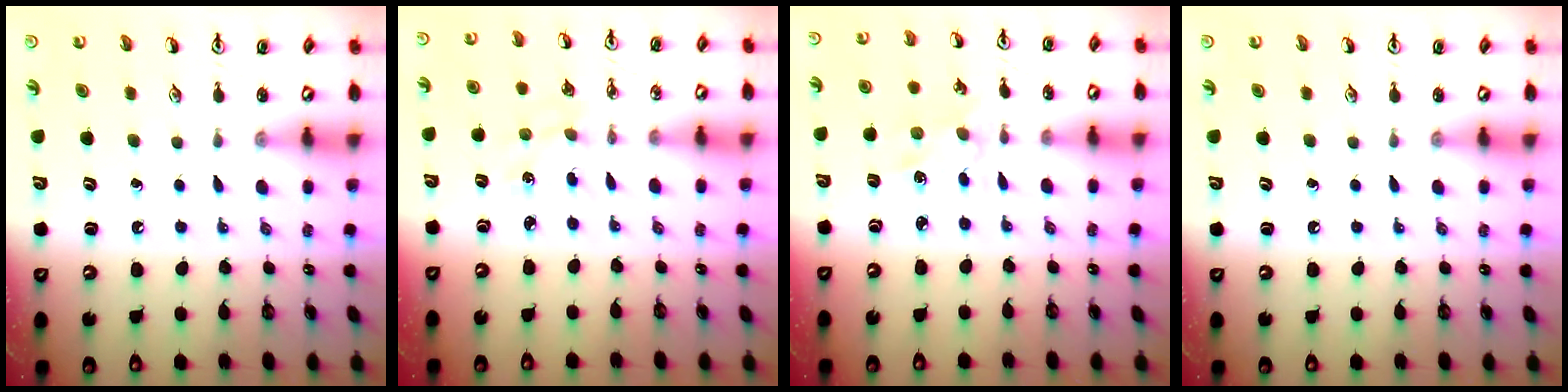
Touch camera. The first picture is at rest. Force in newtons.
{"total": 2.6, "press": 2.6, "slide": 0.3}
{"total": 0.9, "press": 0.8, "slide": 0.2}
{"total": 0.0}